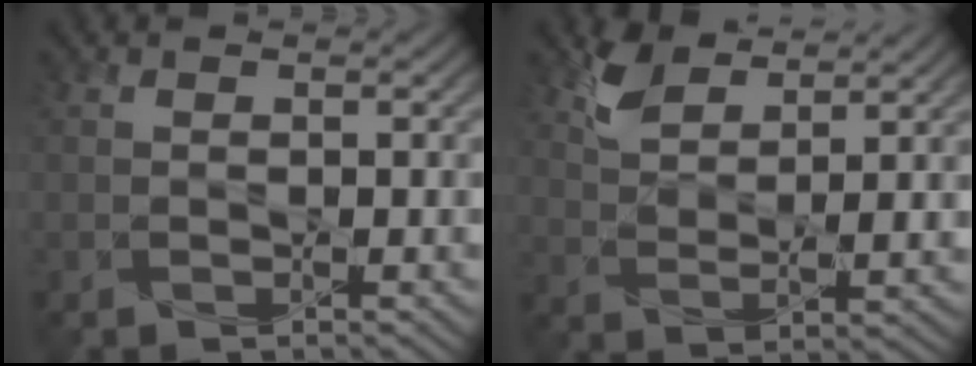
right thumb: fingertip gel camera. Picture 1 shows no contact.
{"total": 5.6, "force": [4.1, 1.9, 3.2], "torque": [-0.079, -0.001, 0.090]}